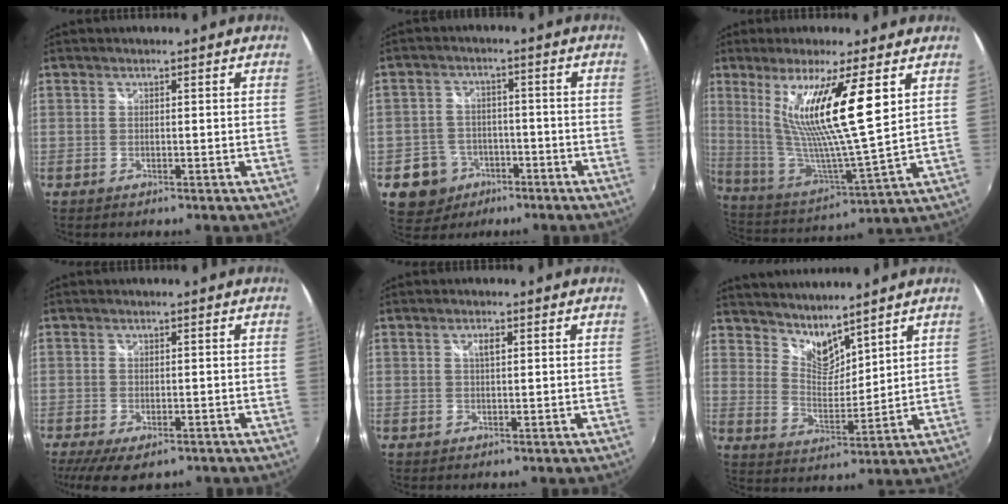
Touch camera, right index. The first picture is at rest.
{"total": 7.9, "force": [-4.0, 6.7, 0.9], "torque": [-0.033, 0.024, -0.057]}
{"total": 16.8, "force": [7.2, 0.3, 15.2], "torque": [-0.262, -0.012, 0.146]}
{"total": 8.2, "force": [-5.4, 3.5, 5.1], "torque": [-0.116, -0.034, -0.085]}
{"total": 1.6, "force": [0.5, 0.5, 1.4], "torque": [-0.025, 0.004, 0.007]}
{"total": 7.4, "force": [6.7, 2.1, 2.5], "torque": [-0.035, -0.007, 0.125]}